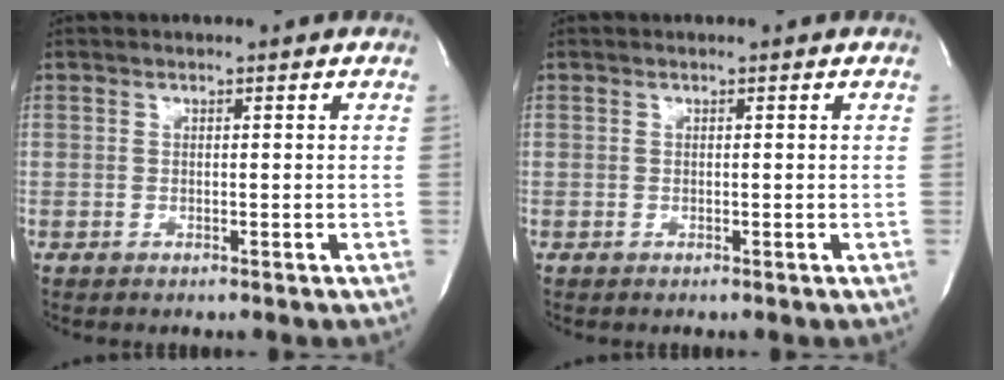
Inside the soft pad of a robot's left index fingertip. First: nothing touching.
{"total": 0.0}